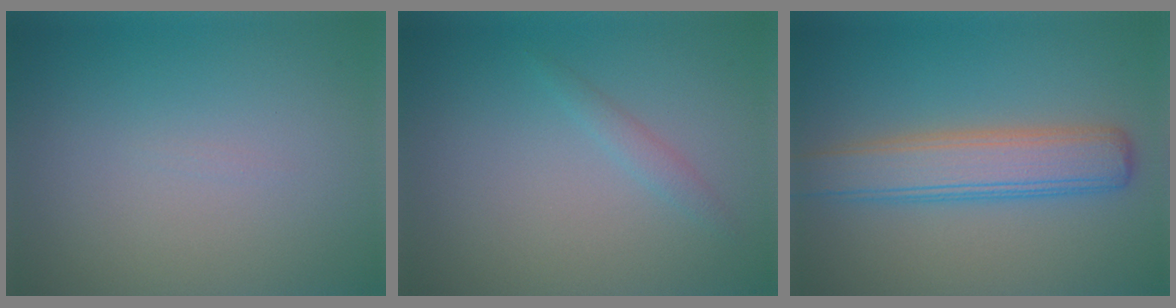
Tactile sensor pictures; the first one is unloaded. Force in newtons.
{"total": 1.0, "press": 1.0, "slide": 0.1}
{"total": 5.4, "press": 5.4, "slide": 0.1}